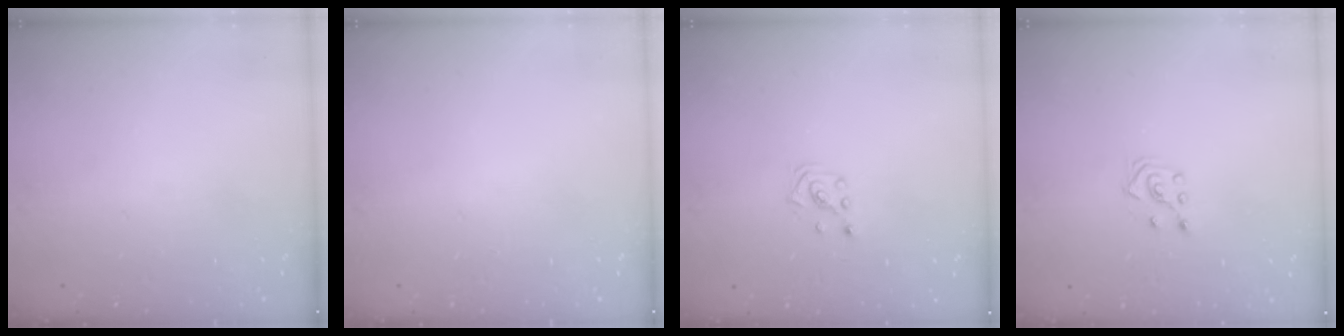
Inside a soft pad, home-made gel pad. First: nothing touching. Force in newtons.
{"total": 0.0}
{"total": 1.3, "press": 1.3, "slide": 0.1}
{"total": 3.7, "press": 3.6, "slide": 0.8}